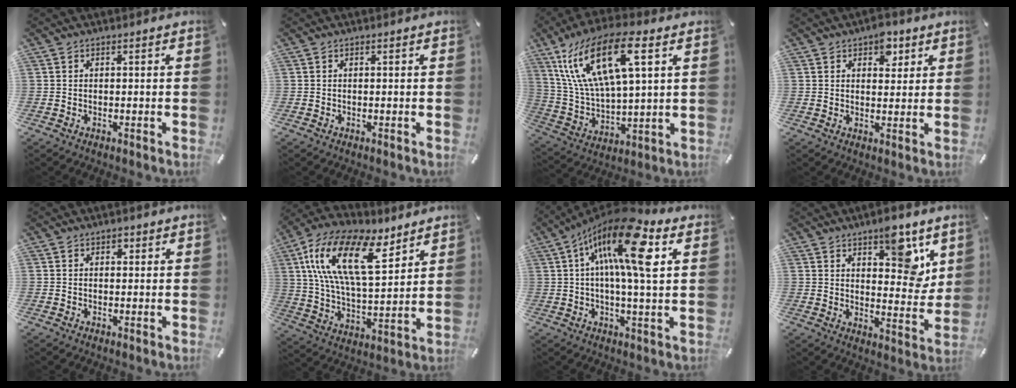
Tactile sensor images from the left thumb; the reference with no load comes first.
{"total": 0.0}
{"total": 20.4, "force": [9.3, 8.1, 16.3], "torque": [-0.362, -0.017, 0.152]}
{"total": 5.7, "force": [3.3, 3.5, 3.0], "torque": [-0.020, -0.011, 0.050]}
{"total": 1.3, "force": [0.7, 1.0, 0.5], "torque": [-0.003, 0.000, 0.010]}
{"total": 20.7, "force": [10.7, 9.6, 14.9], "torque": [-0.321, -0.037, 0.183]}
{"total": 18.5, "force": [5.9, 4.4, 17.0], "torque": [-0.298, -0.013, 0.081]}
{"total": 12.4, "force": [7.5, 6.1, 7.8], "torque": [-0.074, -0.053, 0.124]}